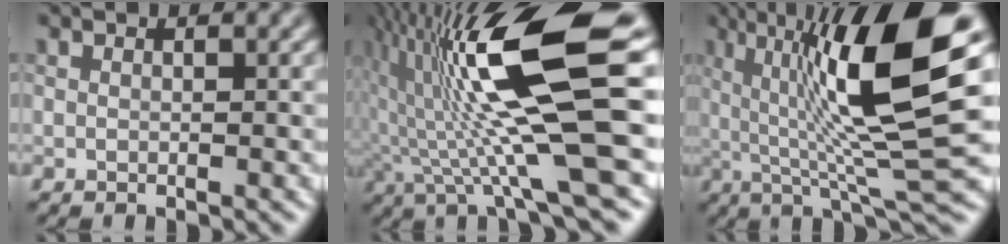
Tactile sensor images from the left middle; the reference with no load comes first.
{"total": 13.5, "force": [1.2, 2.5, 13.2], "torque": [-0.240, 0.006, 0.026]}
{"total": 12.1, "force": [2.7, 2.0, 11.7], "torque": [-0.191, 0.009, 0.052]}